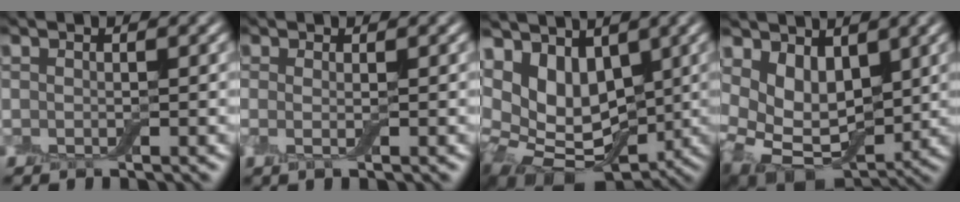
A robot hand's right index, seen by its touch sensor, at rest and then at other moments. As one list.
[{"total": 1.1, "force": [0.0, 0.1, 1.1], "torque": [-0.024, -0.005, -0.002]}, {"total": 9.1, "force": [1.6, 6.2, 6.6], "torque": [-0.108, -0.013, 0.032]}, {"total": 6.6, "force": [1.3, 4.4, 4.8], "torque": [-0.083, -0.019, 0.029]}]